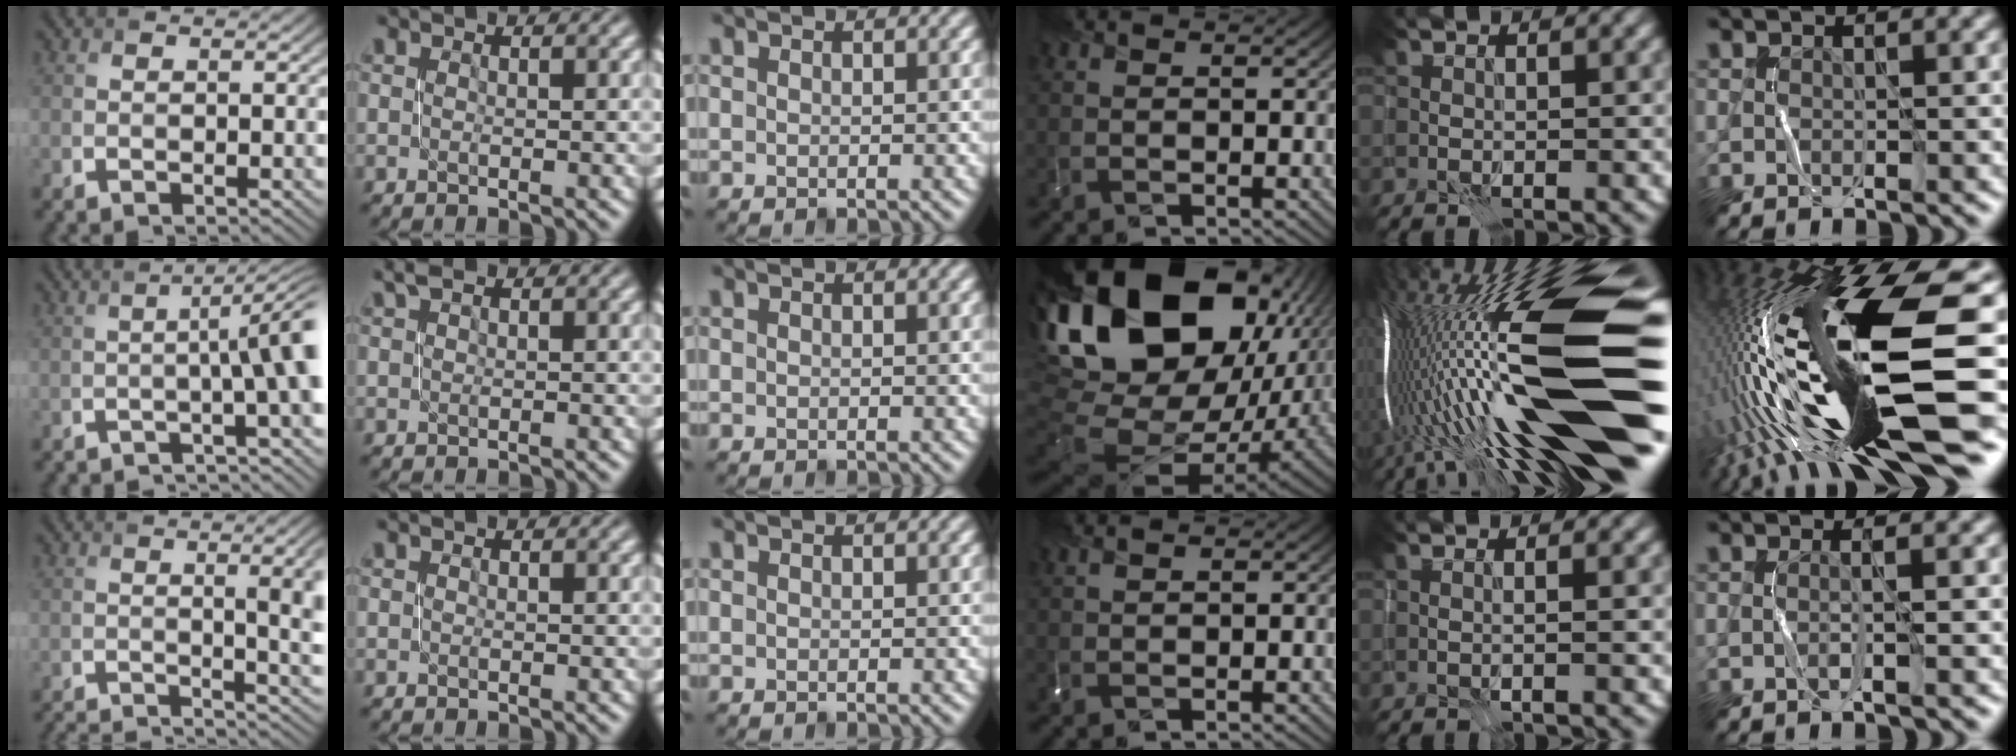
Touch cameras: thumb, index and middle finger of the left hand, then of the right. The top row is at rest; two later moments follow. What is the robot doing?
{"motion": "open", "object": "stapler"}